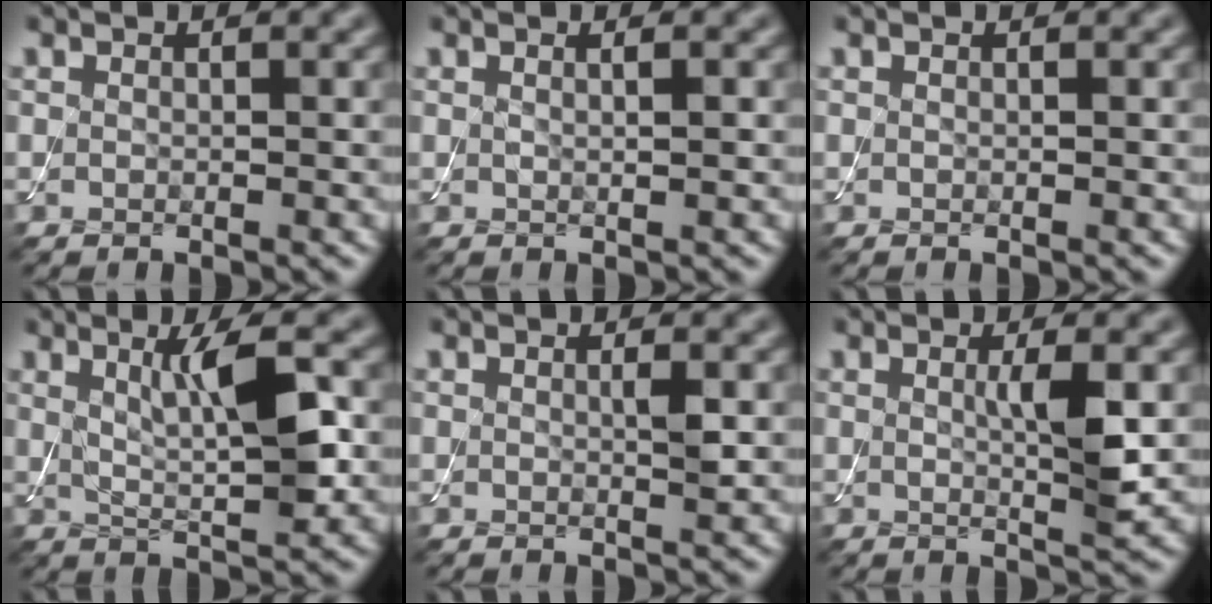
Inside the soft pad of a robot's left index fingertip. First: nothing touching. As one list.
[{"total": 1.0, "force": [0.3, 0.2, 0.9], "torque": [-0.011, 0.001, 0.002]}, {"total": 0.0}, {"total": 5.2, "force": [1.2, 1.0, 5.0], "torque": [-0.086, -0.001, 0.023]}, {"total": 1.0, "force": [0.2, 0.1, 1.0], "torque": [-0.017, 0.001, 0.000]}, {"total": 3.1, "force": [0.4, 0.4, 3.0], "torque": [-0.054, -0.005, 0.006]}]